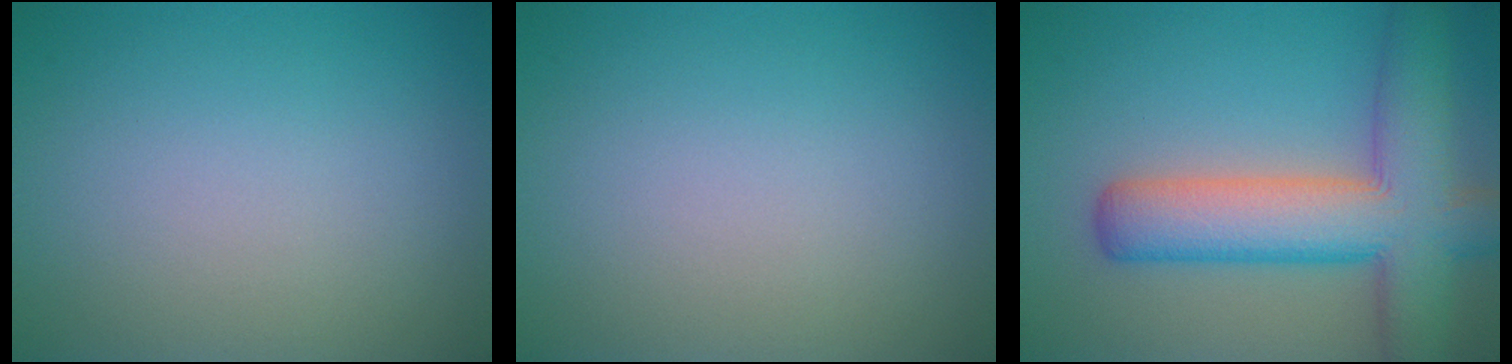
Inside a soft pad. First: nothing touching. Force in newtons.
{"total": 0.0}
{"total": 9.2, "press": 9.2, "slide": 0.5}